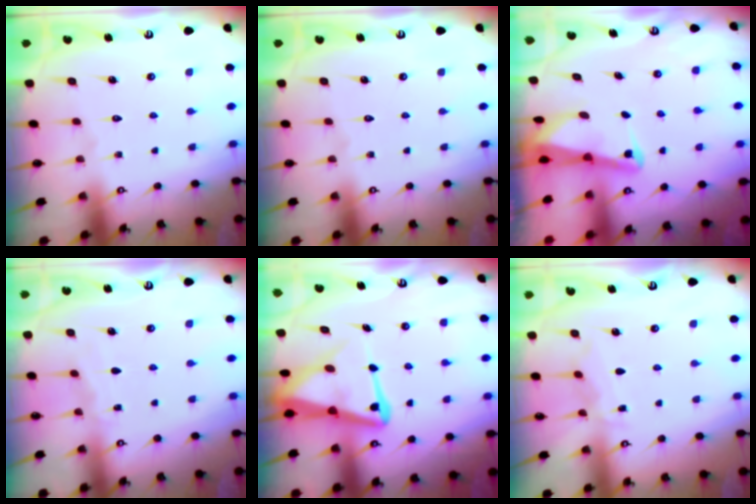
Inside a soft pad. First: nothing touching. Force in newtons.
{"total": 0.0}
{"total": 2.5, "press": 2.4, "slide": 0.6}
{"total": 3.4, "press": 3.4, "slide": 0.1}
{"total": 11.0, "press": 10.9, "slide": 1.3}
{"total": 5.1, "press": 5.1, "slide": 0.5}